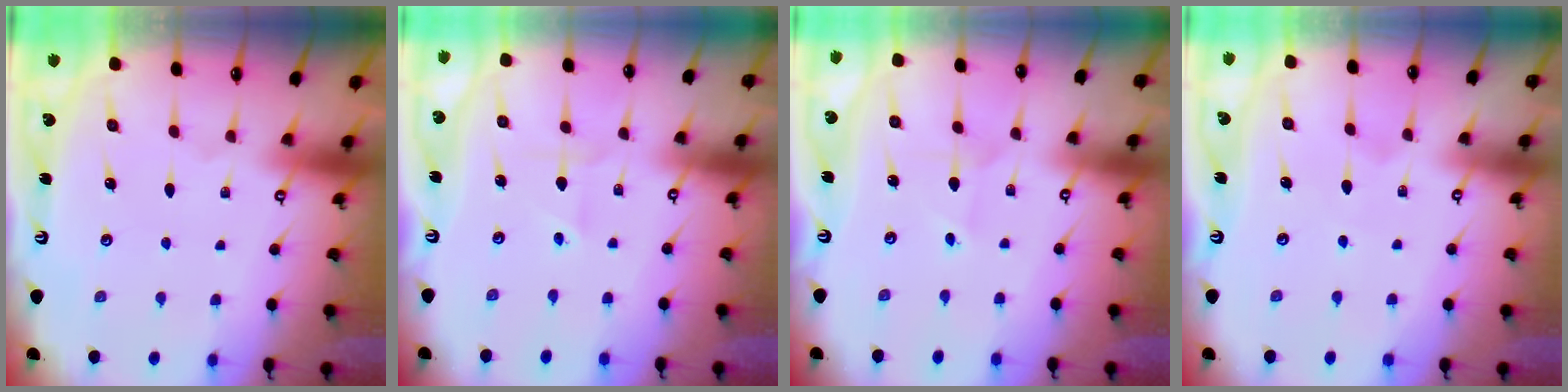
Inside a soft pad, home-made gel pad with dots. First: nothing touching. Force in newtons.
{"total": 1.6, "press": 1.3, "slide": 0.9}
{"total": 2.4, "press": 2.3, "slide": 0.2}
{"total": 4.0, "press": 3.9, "slide": 0.5}